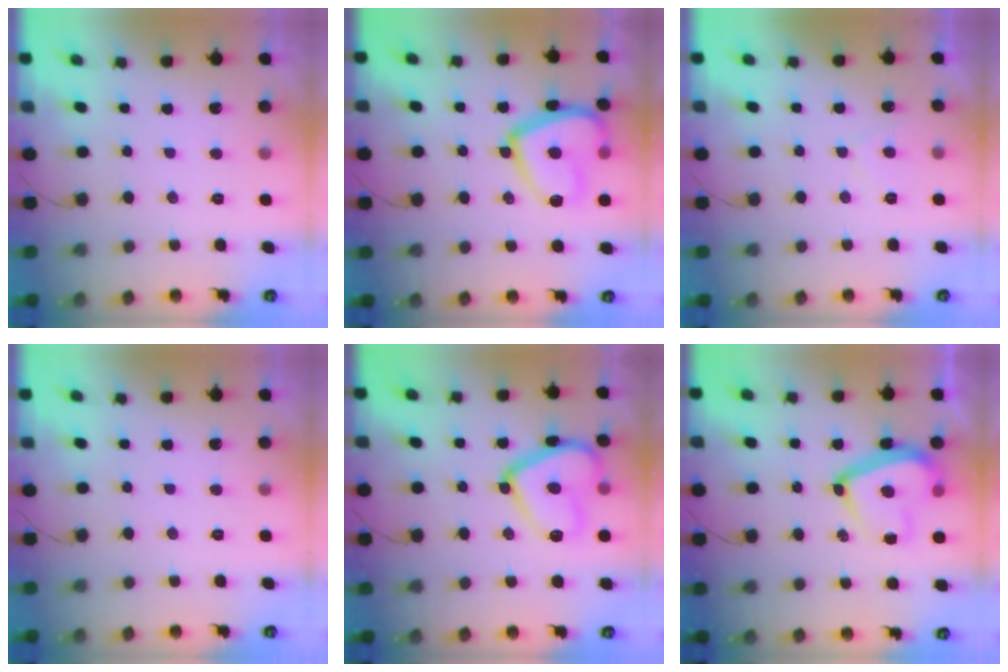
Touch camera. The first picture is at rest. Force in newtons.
{"total": 15.4, "press": 15.3, "slide": 1.6}
{"total": 1.8, "press": 1.7, "slide": 0.6}
{"total": 0.0}
{"total": 15.7, "press": 15.6, "slide": 1.4}
{"total": 14.6, "press": 14.5, "slide": 1.4}